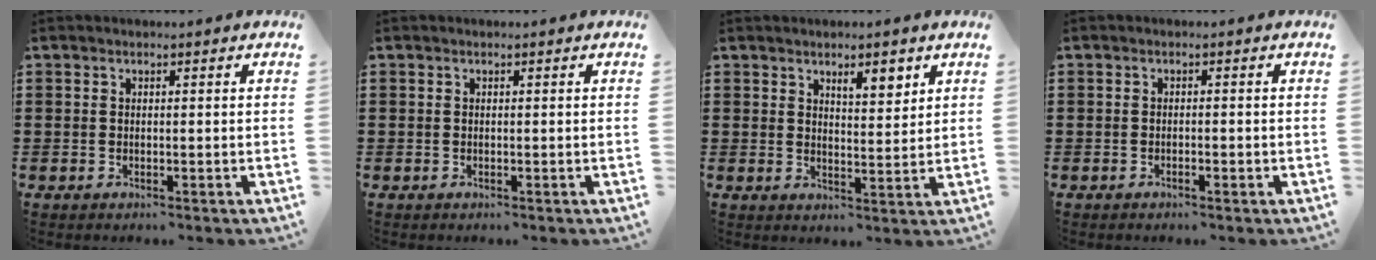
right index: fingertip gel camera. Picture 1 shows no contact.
{"total": 0.0}
{"total": 4.1, "force": [2.8, 1.4, 2.6], "torque": [-0.032, -0.003, 0.043]}
{"total": 0.7, "force": [-0.5, 0.2, 0.5], "torque": [-0.011, -0.002, -0.008]}